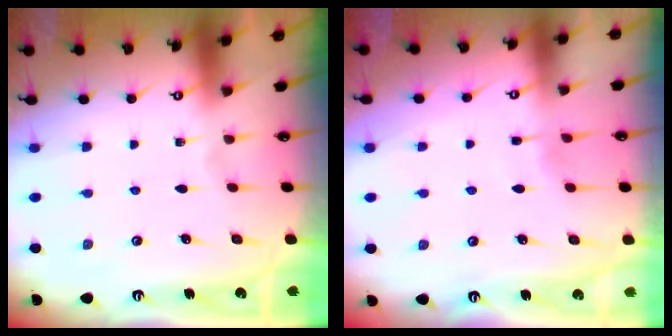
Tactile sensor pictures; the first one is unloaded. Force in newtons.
{"total": 3.4, "press": 3.3, "slide": 0.5}